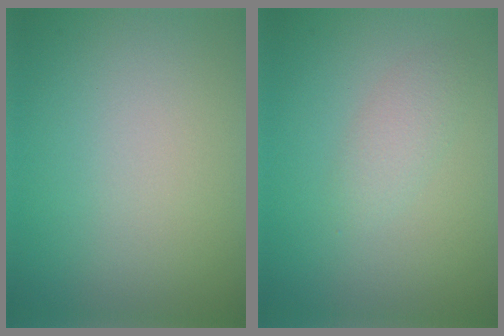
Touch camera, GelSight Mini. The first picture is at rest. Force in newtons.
{"total": 1.7, "press": 1.6, "slide": 0.1}